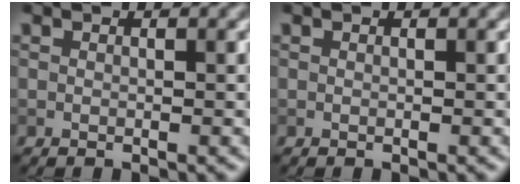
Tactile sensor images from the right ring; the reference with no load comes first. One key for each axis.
{"total": 0.0}